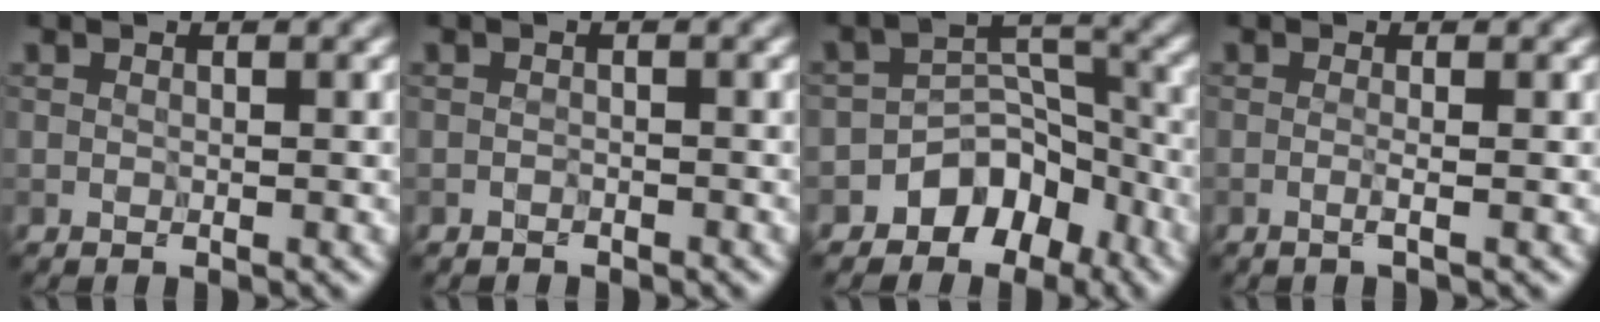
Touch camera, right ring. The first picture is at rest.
{"total": 0.8, "force": [-0.7, 0.3, -0.2], "torque": [0.006, 0.000, -0.014]}
{"total": 5.1, "force": [-3.3, 3.4, 1.8], "torque": [-0.004, 0.010, -0.055]}
{"total": 1.2, "force": [-0.1, 0.4, 1.2], "torque": [-0.011, -0.004, -0.016]}